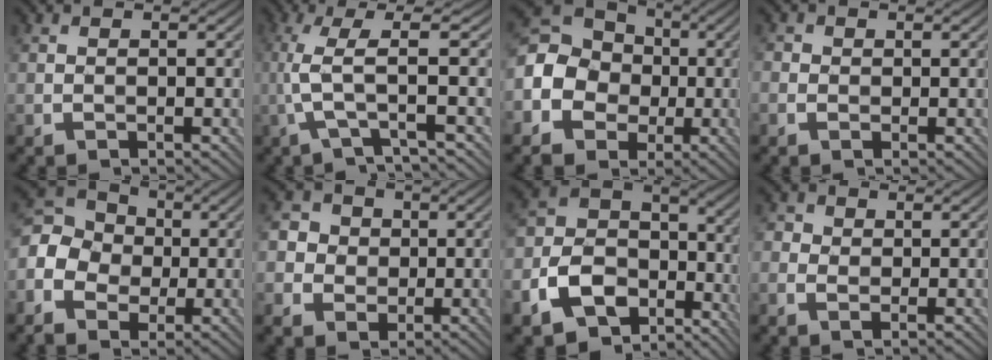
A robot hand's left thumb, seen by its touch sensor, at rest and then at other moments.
{"total": 5.4, "force": [-0.2, 0.4, 5.4], "torque": [-0.111, 0.016, -0.015]}
{"total": 12.1, "force": [-2.0, 10.6, 5.5], "torque": [-0.156, -0.010, -0.064]}
{"total": 1.5, "force": [0.1, 1.3, 0.7], "torque": [-0.020, 0.000, 0.001]}
{"total": 9.3, "force": [-1.4, 7.9, 4.7], "torque": [-0.147, -0.004, -0.040]}
{"total": 5.1, "force": [0.4, 4.8, 1.6], "torque": [-0.059, 0.012, -0.003]}
{"total": 12.8, "force": [-6.7, 8.7, 6.6], "torque": [-0.161, -0.033, -0.113]}
{"total": 2.4, "force": [0.4, 1.9, 1.3], "torque": [-0.034, 0.002, 0.006]}